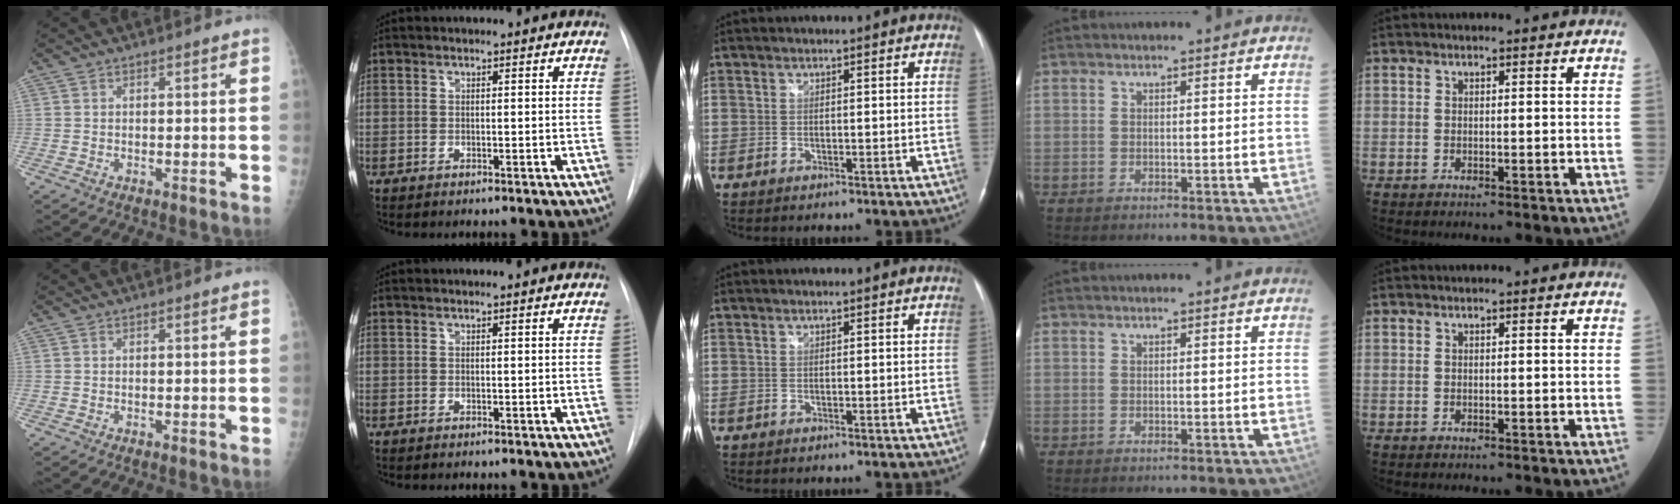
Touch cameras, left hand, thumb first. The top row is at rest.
{}